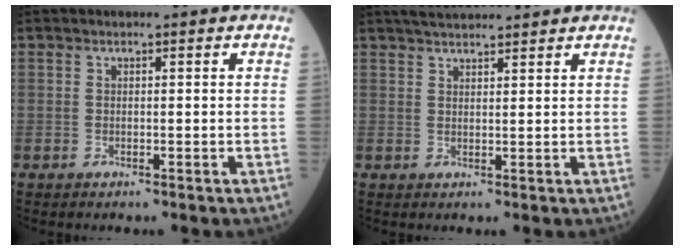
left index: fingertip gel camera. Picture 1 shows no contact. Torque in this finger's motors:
{"motor_torque": [1.04, -1.10, 0.13, 0.06]}